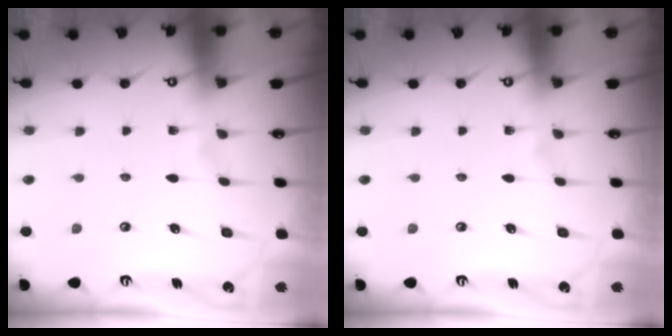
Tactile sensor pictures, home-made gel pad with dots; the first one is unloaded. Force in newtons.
{"total": 0.0}